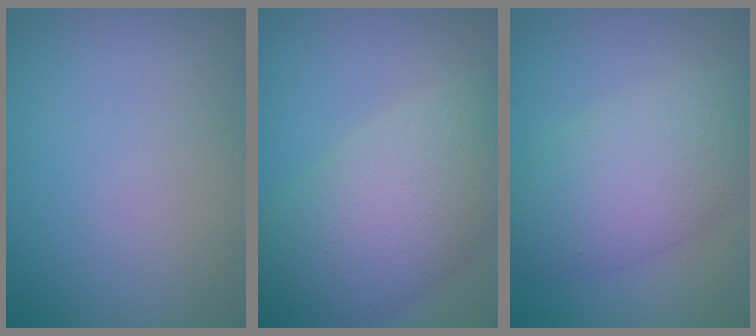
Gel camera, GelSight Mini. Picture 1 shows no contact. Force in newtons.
{"total": 10.1, "press": 10.1, "slide": 0.3}
{"total": 7.4, "press": 7.4, "slide": 0.1}